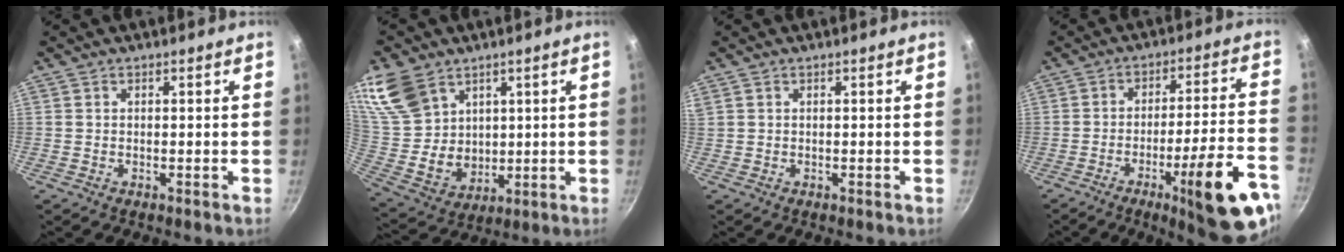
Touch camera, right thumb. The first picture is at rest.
{"total": 17.0, "force": [8.9, 12.4, 7.6], "torque": [-0.127, -0.038, 0.195]}
{"total": 0.0}
{"total": 19.7, "force": [-9.8, 3.3, 16.8], "torque": [-0.204, 0.043, -0.135]}